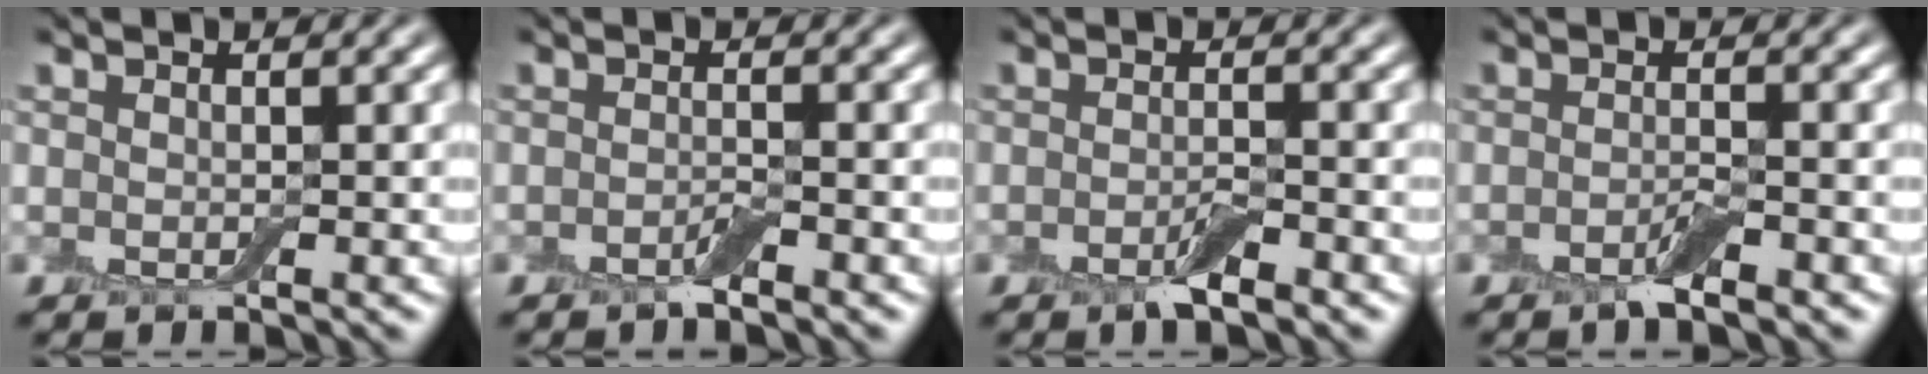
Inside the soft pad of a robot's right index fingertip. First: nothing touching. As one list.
[{"total": 1.1, "force": [-0.8, 0.1, 0.8], "torque": [-0.015, 0.001, -0.015]}, {"total": 2.0, "force": [-1.2, 0.5, 1.5], "torque": [-0.028, -0.001, -0.024]}, {"total": 1.7, "force": [-1.1, 0.2, 1.3], "torque": [-0.024, 0.000, -0.023]}]